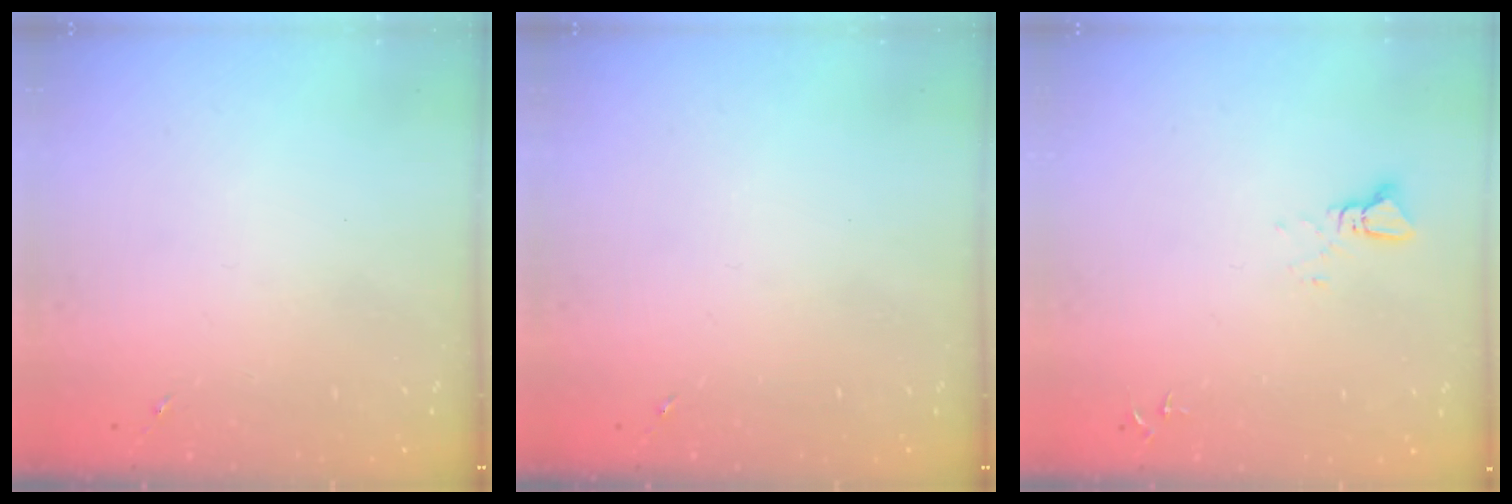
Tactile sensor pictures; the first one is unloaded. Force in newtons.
{"total": 0.0}
{"total": 2.3, "press": 2.3, "slide": 0.1}